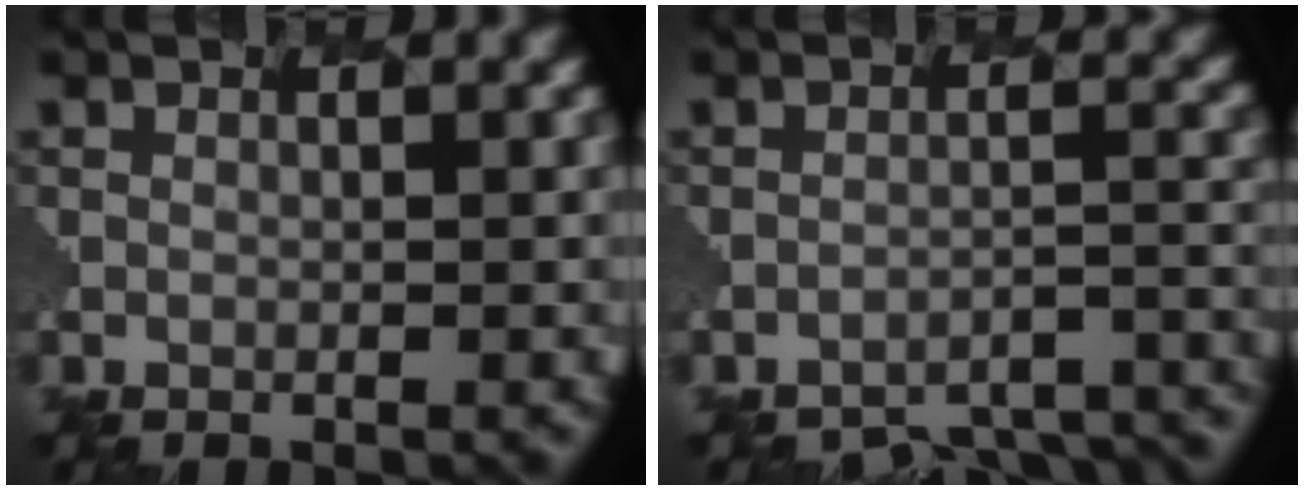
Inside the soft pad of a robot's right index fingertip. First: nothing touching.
{"total": 7.9, "force": [-7.8, 0.8, 1.0], "torque": [-0.030, 0.007, -0.081]}